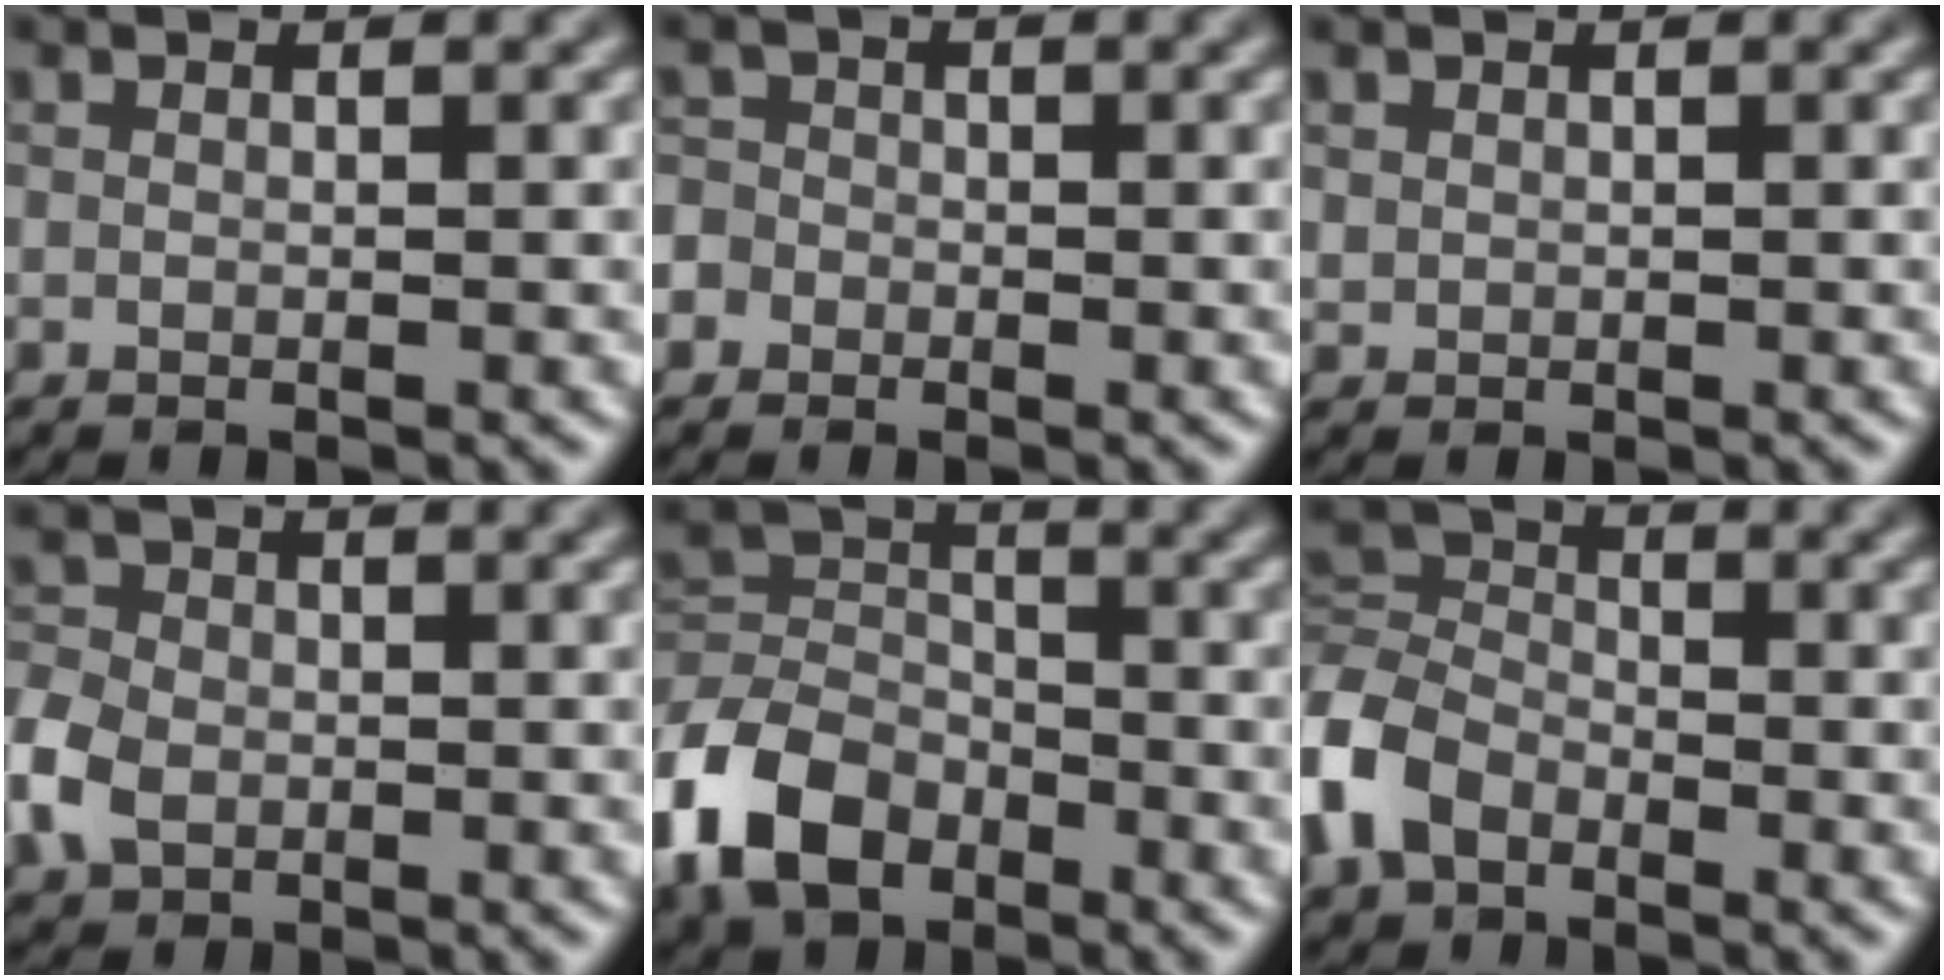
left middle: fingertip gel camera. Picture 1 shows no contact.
{"total": 3.0, "force": [-1.3, 2.6, 0.5], "torque": [0.009, 0.010, -0.044]}
{"total": 0.6, "force": [0.3, 0.5, 0.0], "torque": [0.002, -0.002, 0.009]}
{"total": 3.9, "force": [-1.2, 3.1, 2.0], "torque": [-0.046, 0.003, -0.034]}
{"total": 7.8, "force": [-4.3, 5.1, 4.0], "torque": [-0.085, 0.003, -0.102]}
{"total": 5.5, "force": [-2.9, 3.7, 2.8], "torque": [-0.070, 0.006, -0.075]}